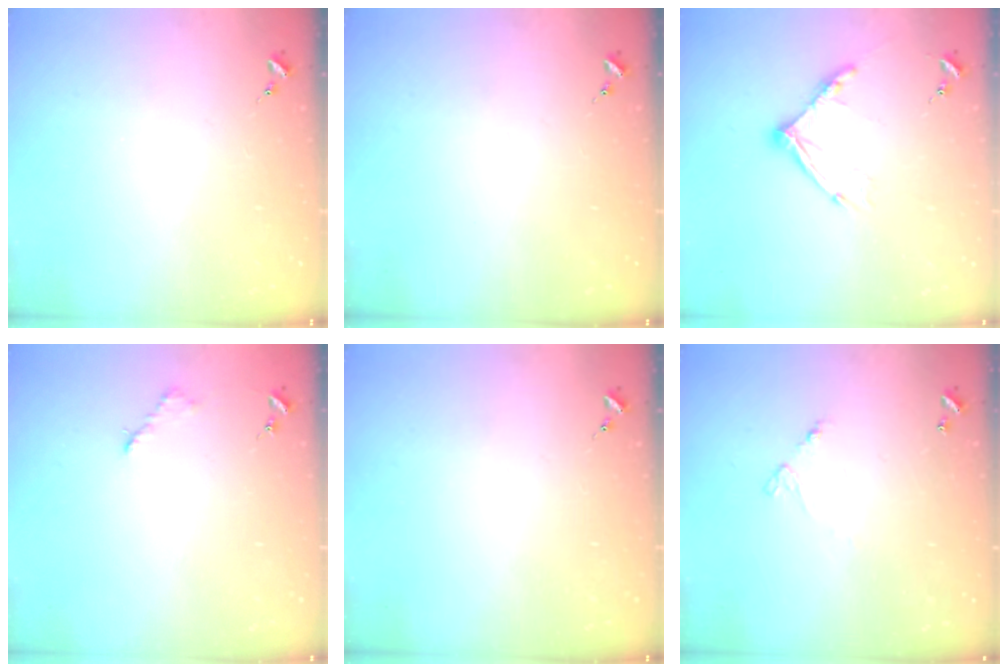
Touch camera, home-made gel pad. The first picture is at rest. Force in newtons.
{"total": 0.0}
{"total": 12.8, "press": 12.7, "slide": 1.2}
{"total": 2.6, "press": 2.6, "slide": 0.4}
{"total": 0.0}
{"total": 4.9, "press": 4.8, "slide": 0.3}